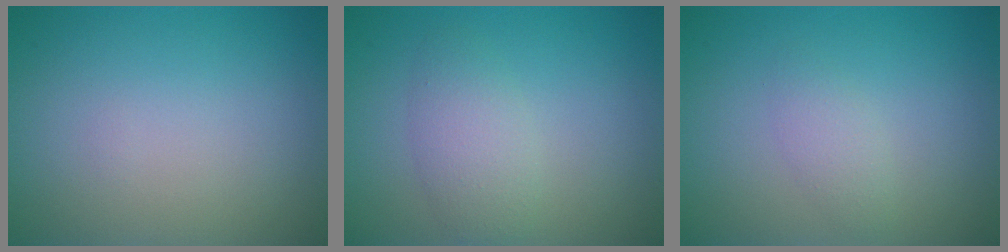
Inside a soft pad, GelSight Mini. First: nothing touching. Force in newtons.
{"total": 2.7, "press": 2.7, "slide": 0.1}
{"total": 1.4, "press": 1.4, "slide": 0.0}